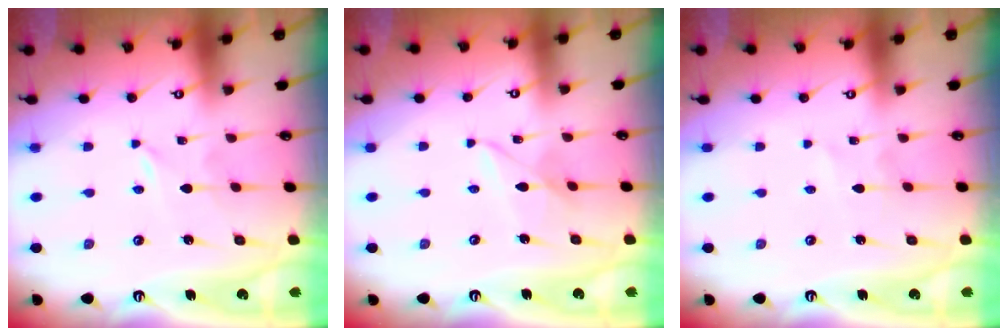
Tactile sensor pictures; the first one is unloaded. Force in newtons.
{"total": 4.1, "press": 4.1, "slide": 0.4}
{"total": 2.6, "press": 2.5, "slide": 0.4}